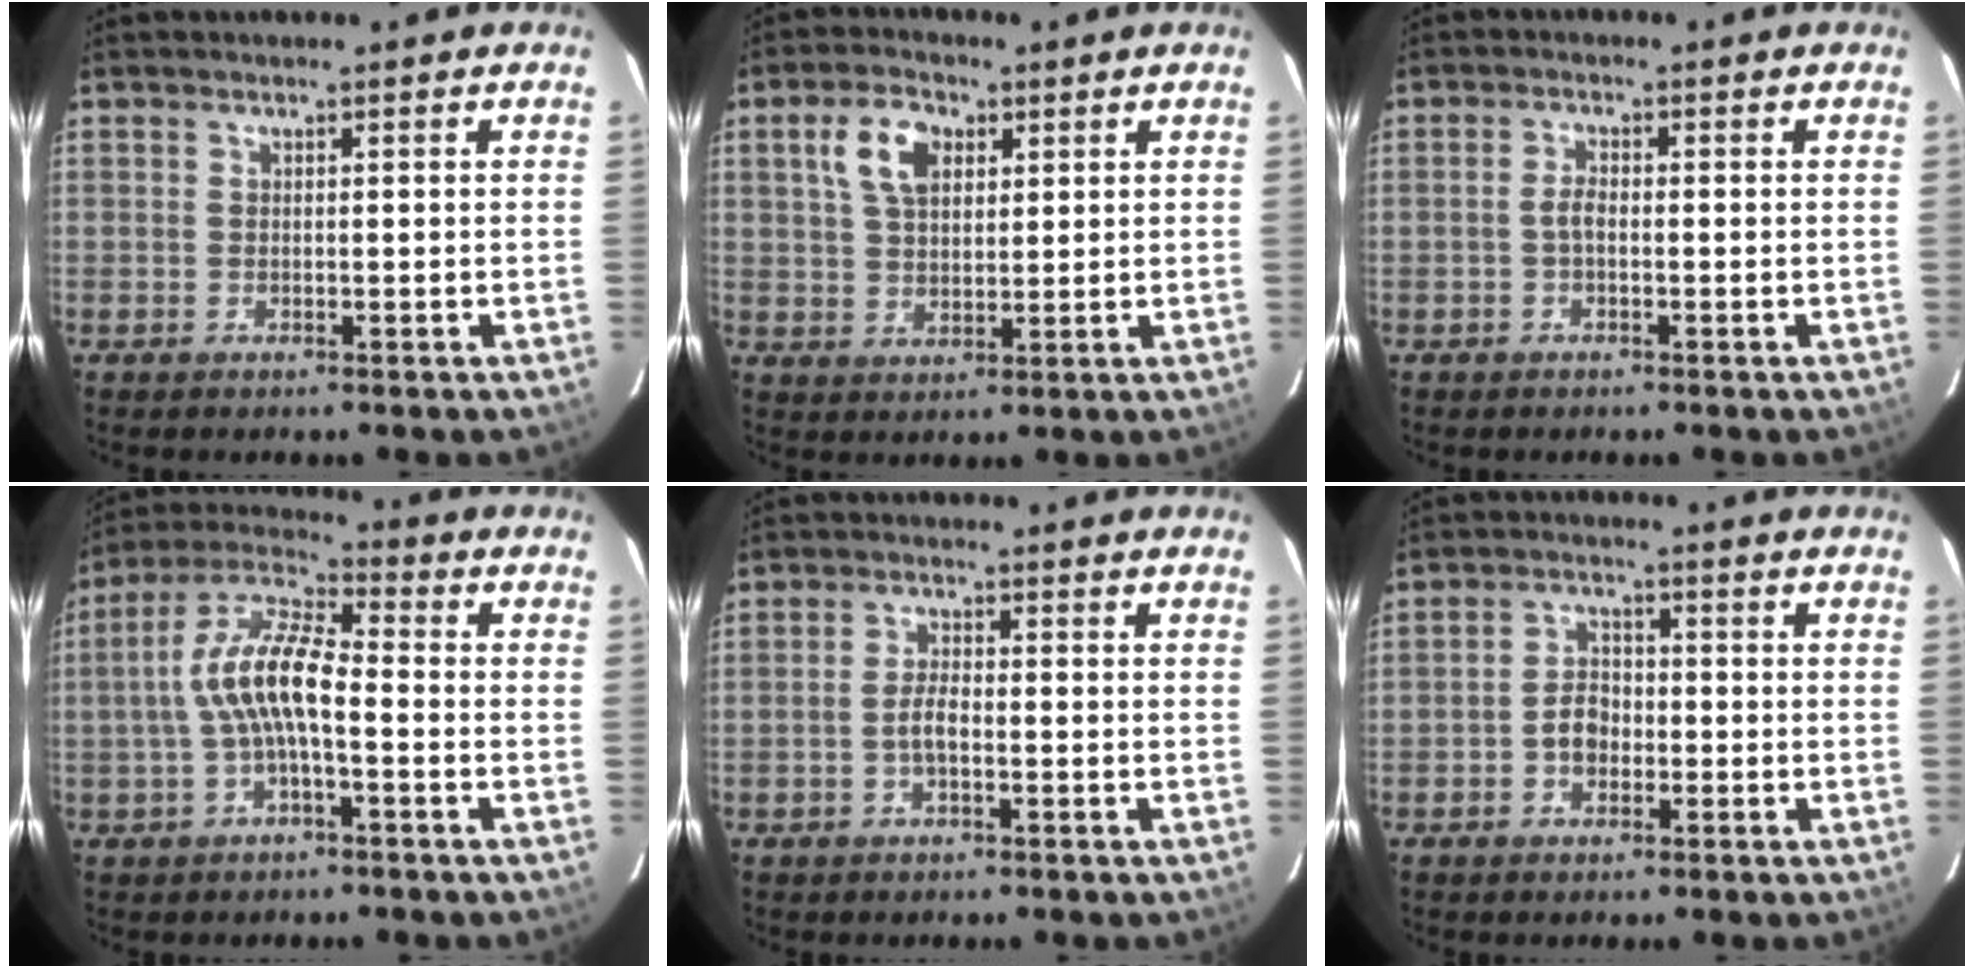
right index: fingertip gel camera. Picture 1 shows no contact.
{"total": 7.5, "force": [3.0, 4.4, 5.2], "torque": [-0.101, 0.022, 0.056]}
{"total": 1.9, "force": [-0.5, 0.8, 1.7], "torque": [-0.036, 0.006, -0.012]}
{"total": 10.3, "force": [-1.7, 2.9, 9.8], "torque": [-0.206, 0.018, -0.035]}
{"total": 2.9, "force": [-1.1, 0.9, 2.5], "torque": [-0.052, 0.005, -0.021]}
{"total": 3.9, "force": [-1.4, 2.8, 2.3], "torque": [-0.044, 0.011, -0.024]}